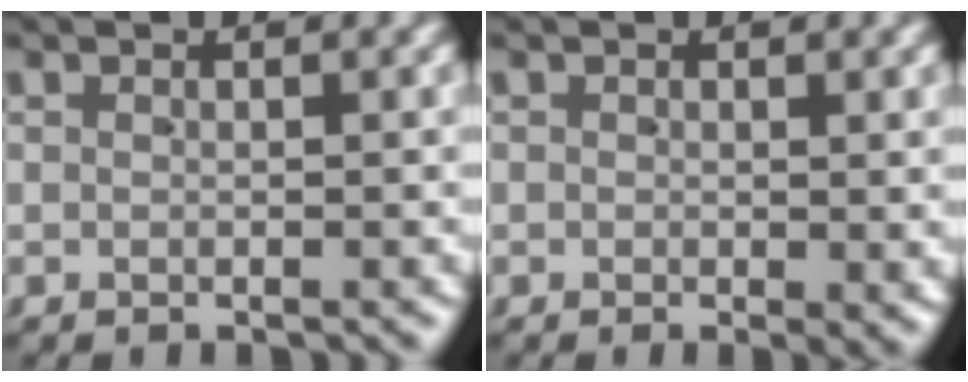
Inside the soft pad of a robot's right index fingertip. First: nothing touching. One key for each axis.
{"total": 0.8, "fx": 0.1, "fy": 0.3, "fz": 0.8, "tx": -0.006, "ty": -0.005, "tz": 0.003}